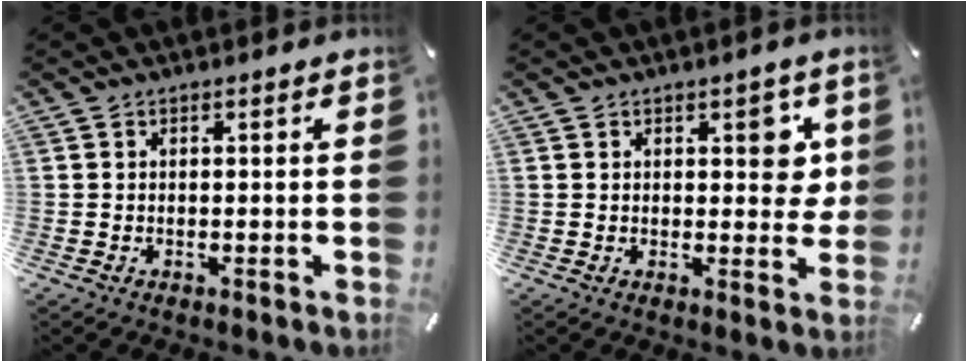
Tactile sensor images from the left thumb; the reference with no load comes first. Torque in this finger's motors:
{"motor_torque": [0.42, 0.67, 0.49, -0.29, 0.02]}